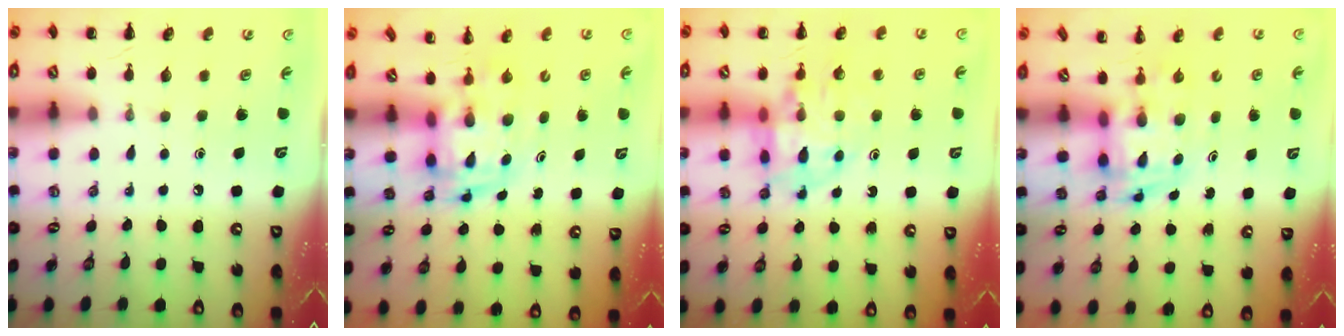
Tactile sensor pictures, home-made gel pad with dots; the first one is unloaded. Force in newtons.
{"total": 3.0, "press": 2.9, "slide": 0.6}
{"total": 11.9, "press": 11.6, "slide": 2.8}
{"total": 3.5, "press": 3.5, "slide": 0.6}